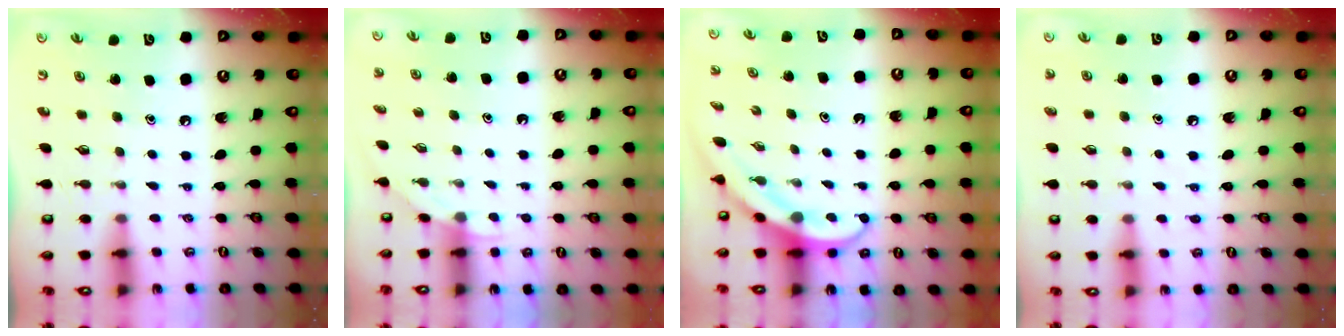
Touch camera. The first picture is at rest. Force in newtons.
{"total": 2.5, "press": 2.5, "slide": 0.2}
{"total": 3.8, "press": 3.8, "slide": 0.2}
{"total": 3.7, "press": 3.7, "slide": 0.4}